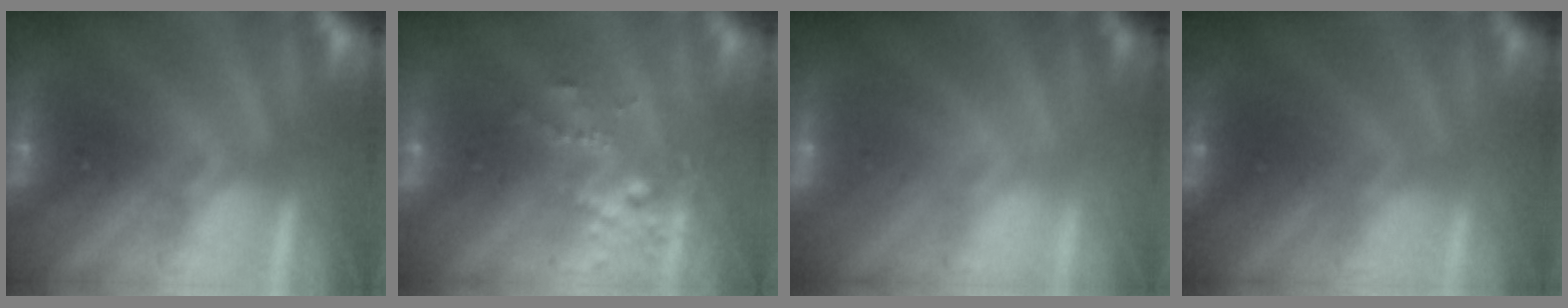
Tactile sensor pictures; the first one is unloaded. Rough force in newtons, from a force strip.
{"total": 2.6}
{"total": 2.3}
{"total": 1.6}